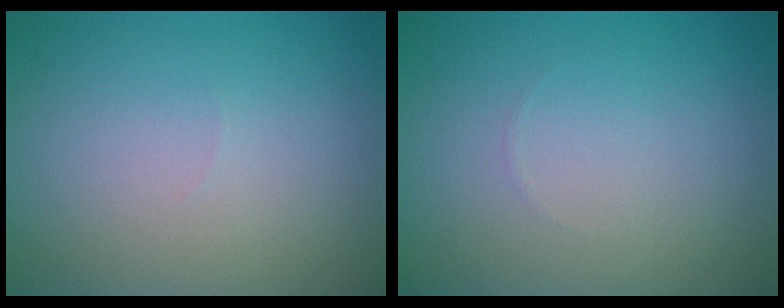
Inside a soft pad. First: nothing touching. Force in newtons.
{"total": 0.0}